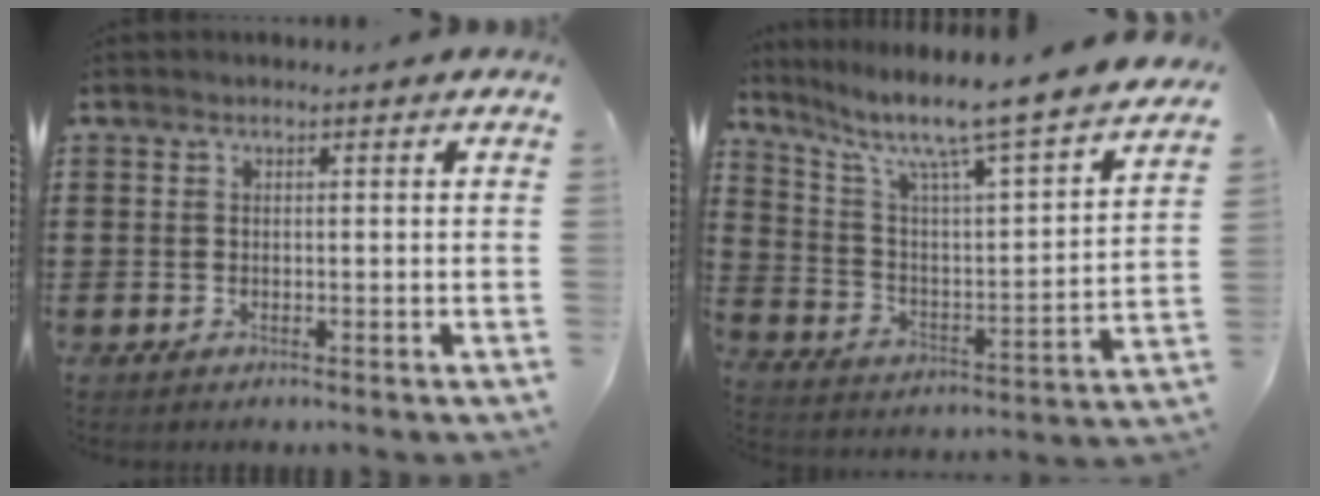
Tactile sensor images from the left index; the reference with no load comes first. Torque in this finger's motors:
{"motor_torque": [2.14, 0.00, 0.47, 0.21]}